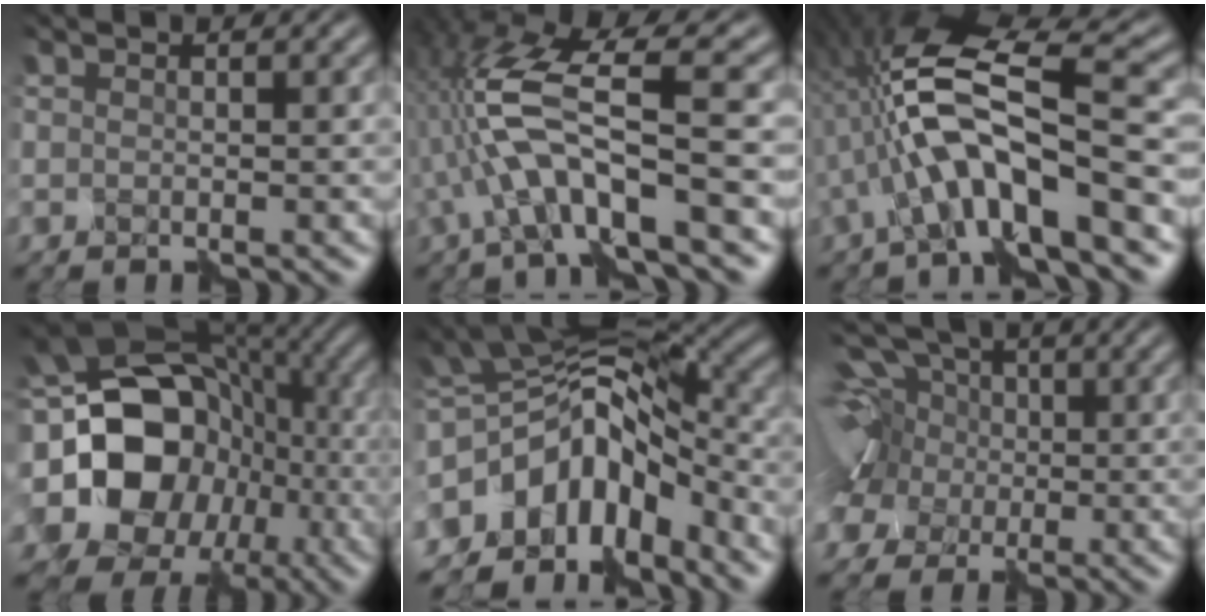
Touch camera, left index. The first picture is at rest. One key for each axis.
{"total": 8.6, "fx": -2.5, "fy": 2.5, "fz": 7.8, "tx": -0.156, "ty": 0.018, "tz": -0.052}
{"total": 10.4, "fx": -1.9, "fy": 3.4, "fz": 9.7, "tx": -0.175, "ty": 0.018, "tz": -0.043}
{"total": 19.7, "fx": -1.7, "fy": 16.8, "fz": 10.1, "tx": -0.177, "ty": -0.011, "tz": -0.043}
{"total": 9.9, "fx": -5.9, "fy": 5.6, "fz": 5.7, "tx": -0.085, "ty": 0.010, "tz": -0.109}
{"total": 12.2, "fx": 2.6, "fy": 9.8, "fz": 6.7, "tx": -0.149, "ty": 0.038, "tz": -0.011}